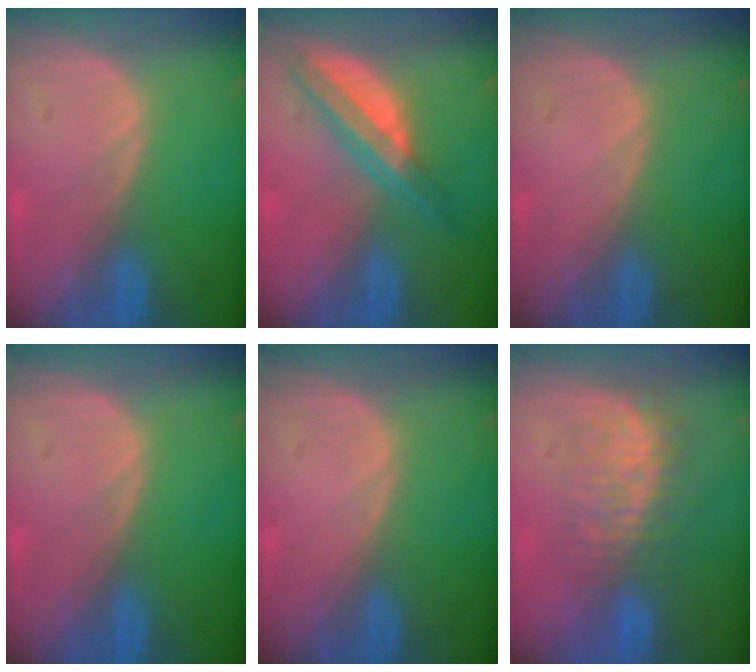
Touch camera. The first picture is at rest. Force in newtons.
{"total": 6.8, "press": 5.8, "slide": 3.4}
{"total": 0.0}
{"total": 0.0}
{"total": 0.0}
{"total": 7.6, "press": 7.3, "slide": 2.1}